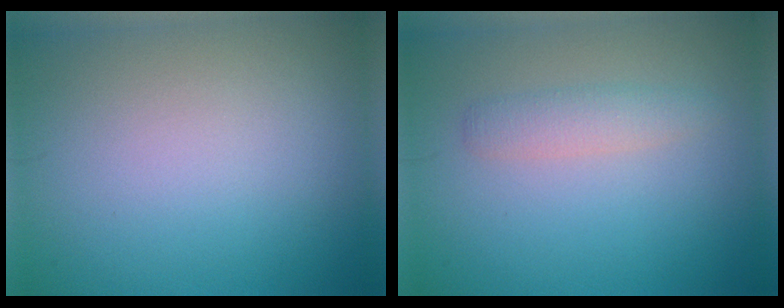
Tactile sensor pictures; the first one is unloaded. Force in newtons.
{"total": 1.9, "press": 1.9, "slide": 0.1}